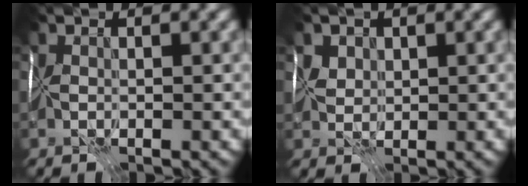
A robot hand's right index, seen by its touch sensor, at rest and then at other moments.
{"total": 2.0, "force": [1.7, 1.0, 0.3], "torque": [0.003, 0.003, 0.034]}